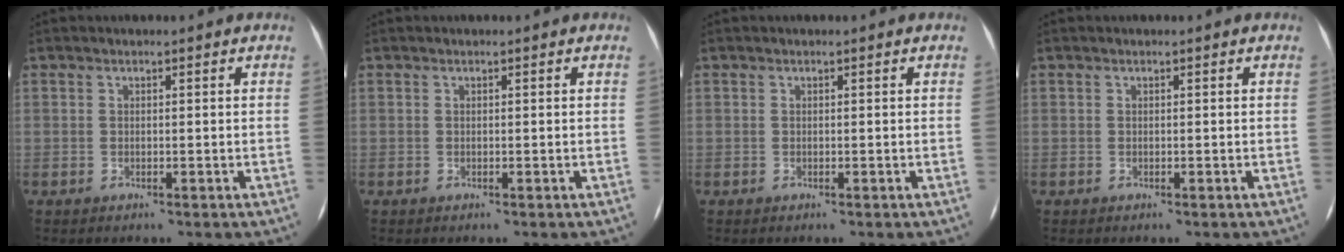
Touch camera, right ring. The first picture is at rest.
{"total": 0.0}
{"total": 0.0}
{"total": 0.0}